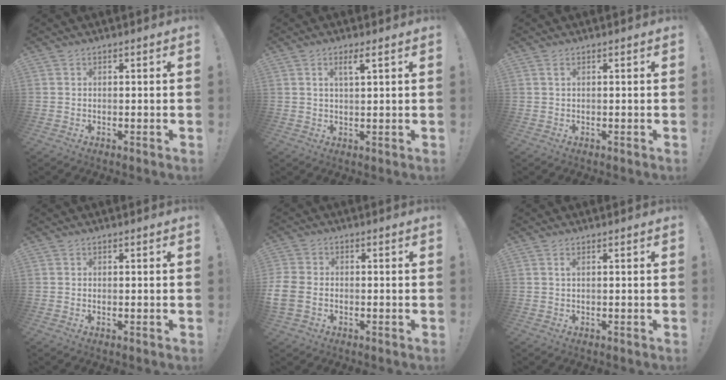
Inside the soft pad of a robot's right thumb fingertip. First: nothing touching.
{"total": 3.6, "force": [1.6, 0.5, 3.1], "torque": [-0.054, -0.002, 0.024]}
{"total": 0.7, "force": [0.2, 0.2, 0.6], "torque": [-0.009, 0.000, 0.002]}
{"total": 0.0}
{"total": 6.1, "force": [-1.9, 4.4, 3.7], "torque": [-0.089, 0.007, -0.029]}
{"total": 0.9, "force": [0.4, -0.2, 0.8], "torque": [-0.014, 0.000, 0.006]}